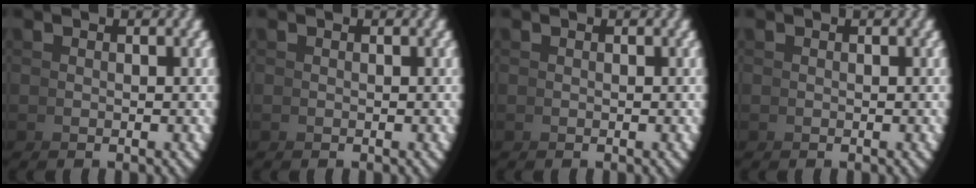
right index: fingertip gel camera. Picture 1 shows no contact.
{"total": 0.0}
{"total": 0.0}
{"total": 0.0}